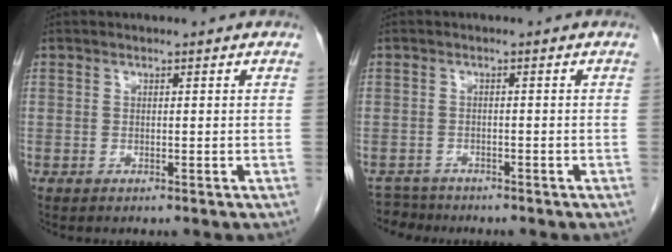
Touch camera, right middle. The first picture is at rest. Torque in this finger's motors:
{"motor_torque": [-0.44, -0.44, -0.19, -0.05]}